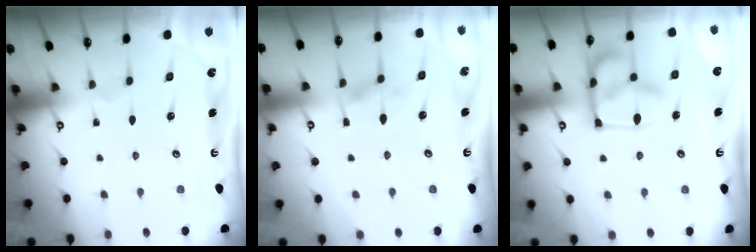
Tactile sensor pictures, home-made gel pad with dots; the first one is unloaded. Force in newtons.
{"total": 1.6, "press": 1.3, "slide": 0.9}
{"total": 14.5, "press": 14.5, "slide": 0.4}